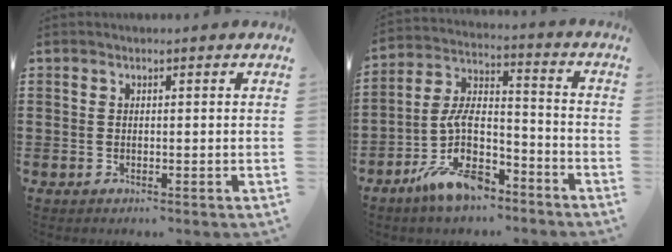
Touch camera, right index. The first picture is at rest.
{"total": 10.5, "force": [-6.3, 4.9, 6.7], "torque": [-0.150, 0.009, -0.126]}